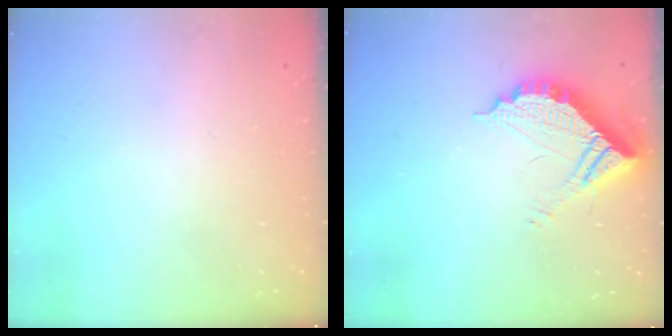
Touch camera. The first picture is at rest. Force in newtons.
{"total": 12.3, "press": 12.2, "slide": 0.9}